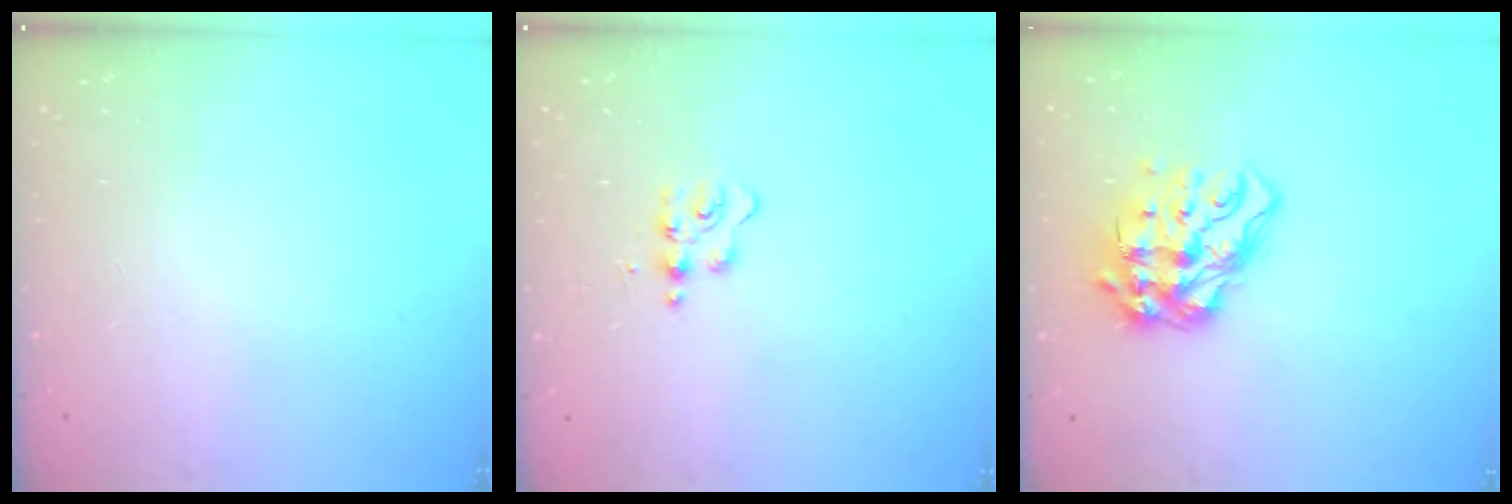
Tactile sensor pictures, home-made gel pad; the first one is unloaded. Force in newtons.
{"total": 5.5, "press": 5.5, "slide": 0.8}
{"total": 12.6, "press": 12.5, "slide": 1.6}